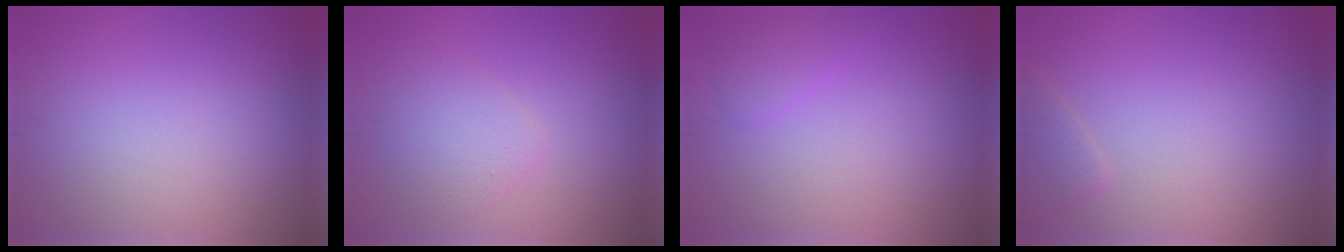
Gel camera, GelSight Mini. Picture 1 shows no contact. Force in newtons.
{"total": 2.4, "press": 2.4, "slide": 0.2}
{"total": 1.4, "press": 1.4, "slide": 0.1}
{"total": 1.5, "press": 1.5, "slide": 0.1}